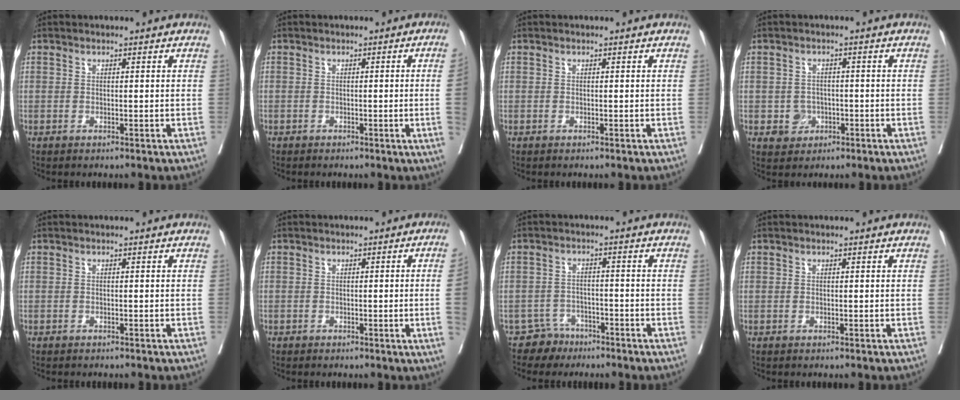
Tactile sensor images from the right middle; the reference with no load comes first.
{"total": 3.0, "force": [-0.5, -1.1, 2.7], "torque": [-0.034, -0.005, -0.008]}
{"total": 0.0}
{"total": 3.1, "force": [-1.0, 2.8, 0.8], "torque": [-0.004, 0.008, -0.010]}
{"total": 1.8, "force": [-1.6, 0.5, 0.6], "torque": [-0.013, -0.004, -0.020]}
{"total": 3.1, "force": [-0.5, -0.9, 2.9], "torque": [-0.036, -0.006, -0.006]}
{"total": 3.5, "force": [-2.7, 2.1, -0.7], "torque": [0.011, 0.008, -0.045]}
{"total": 0.0}